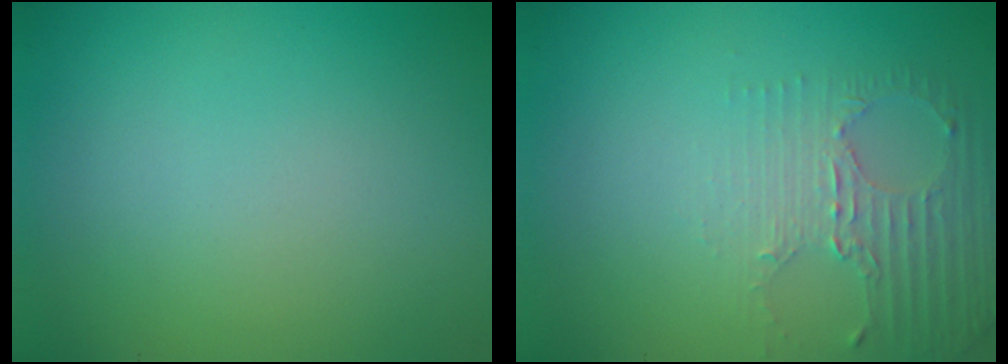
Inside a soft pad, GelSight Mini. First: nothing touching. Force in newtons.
{"total": 2.6, "press": 1.9, "slide": 1.9}